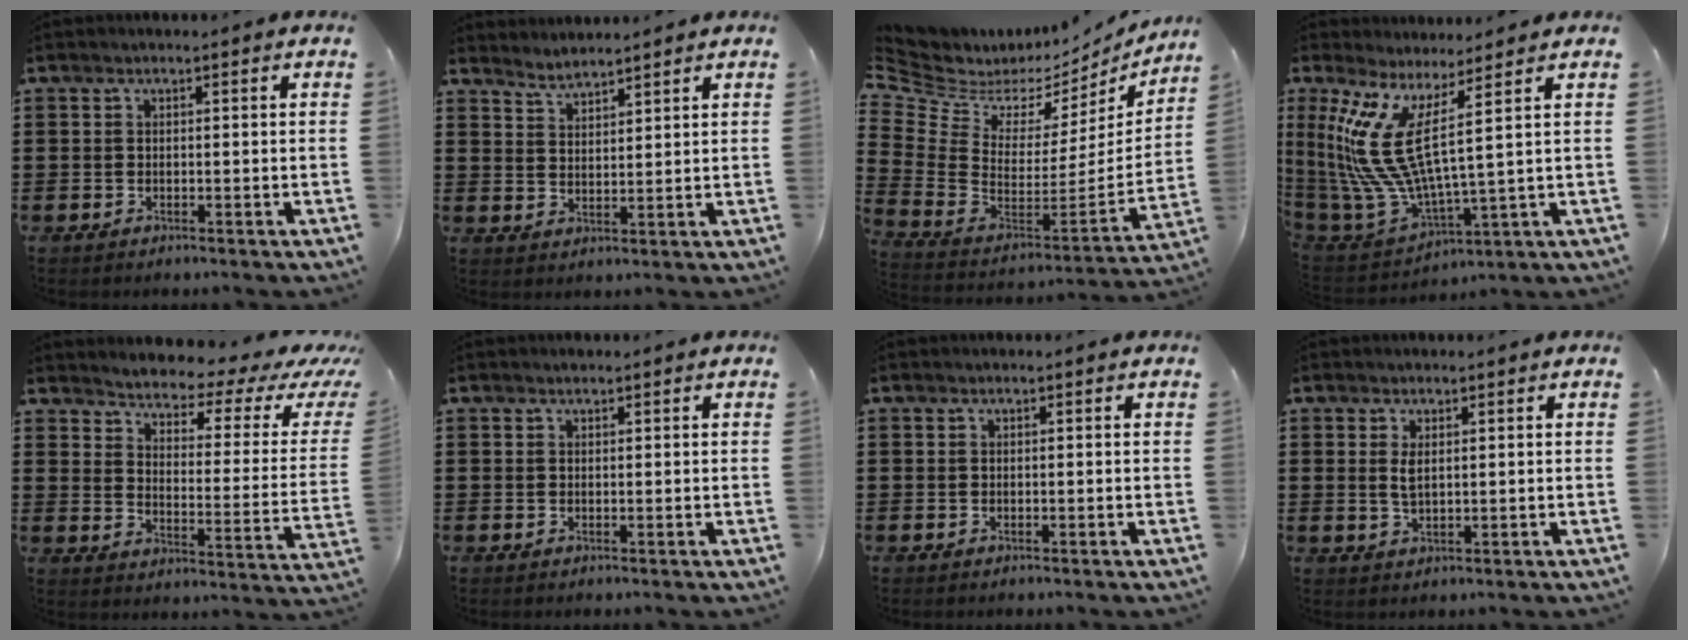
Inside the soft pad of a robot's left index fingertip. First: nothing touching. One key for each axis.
{"total": 3.0, "fx": 3.0, "fy": 0.0, "fz": -0.1, "tx": -0.006, "ty": -0.009, "tz": 0.057}
{"total": 4.2, "fx": 3.1, "fy": 2.7, "fz": 0.7, "tx": -0.044, "ty": -0.040, "tz": 0.054}
{"total": 10.6, "fx": 4.9, "fy": 2.0, "fz": 9.2, "tx": -0.237, "ty": -0.048, "tz": 0.080}
{"total": 2.8, "fx": 2.5, "fy": 0.5, "fz": 1.1, "tx": -0.034, "ty": -0.030, "tz": 0.034}
{"total": 0.5, "fx": 0.5, "fy": 0.2, "fz": 0.1, "tx": -0.003, "ty": 0.001, "tz": 0.010}
{"total": 0.0}
{"total": 2.0, "fx": 0.7, "fy": 0.9, "fz": 1.6, "tx": -0.038, "ty": 0.004, "tz": 0.011}